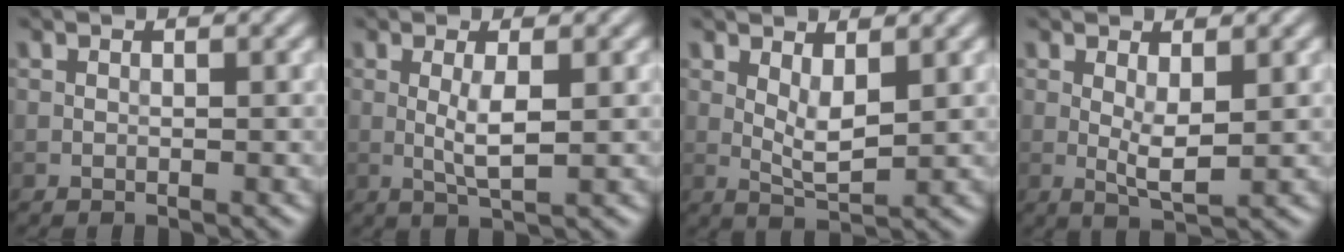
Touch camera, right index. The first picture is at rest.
{"total": 2.6, "force": [0.2, 0.4, 2.5], "torque": [-0.053, -0.001, 0.004]}
{"total": 2.7, "force": [1.0, 0.8, 2.3], "torque": [-0.049, -0.009, 0.022]}
{"total": 2.6, "force": [0.5, 0.7, 2.5], "torque": [-0.050, -0.008, 0.012]}